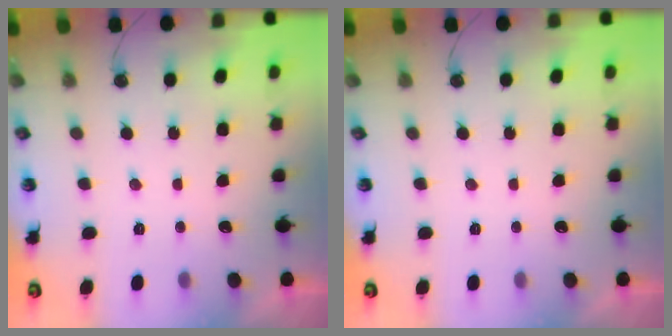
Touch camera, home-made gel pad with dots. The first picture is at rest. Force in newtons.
{"total": 0.0}